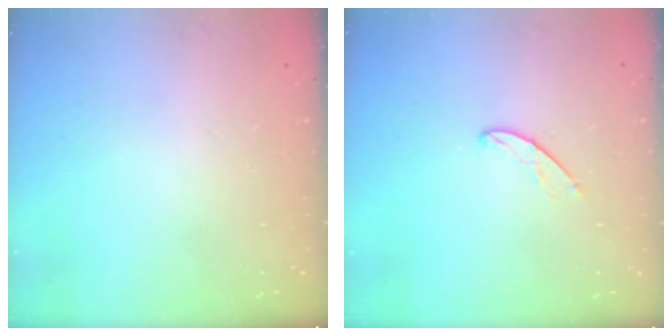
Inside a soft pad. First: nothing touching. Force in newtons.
{"total": 5.5, "press": 5.5, "slide": 0.5}